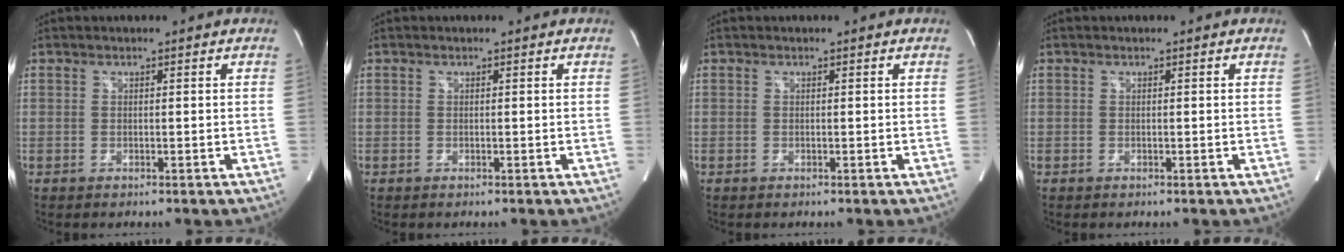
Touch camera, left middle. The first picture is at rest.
{"total": 0.0}
{"total": 0.0}
{"total": 0.0}